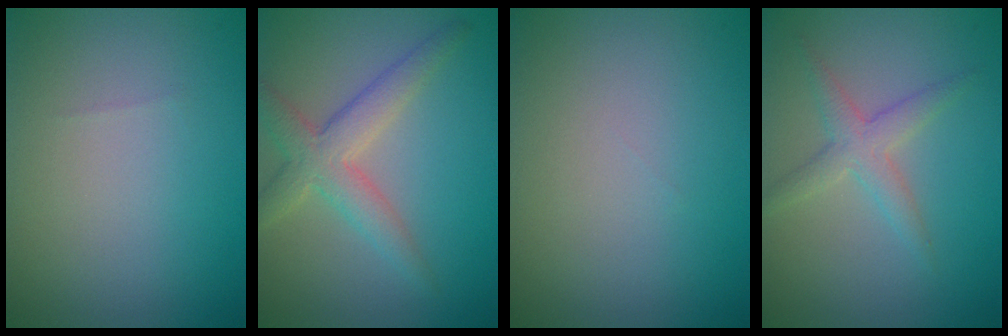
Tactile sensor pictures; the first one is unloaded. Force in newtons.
{"total": 3.8, "press": 3.8, "slide": 0.2}
{"total": 0.0}
{"total": 2.4, "press": 2.4, "slide": 0.1}